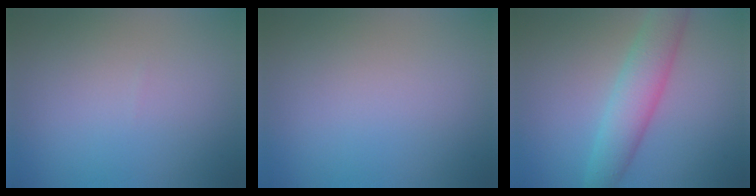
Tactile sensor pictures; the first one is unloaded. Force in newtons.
{"total": 0.0}
{"total": 5.1, "press": 5.1, "slide": 0.2}